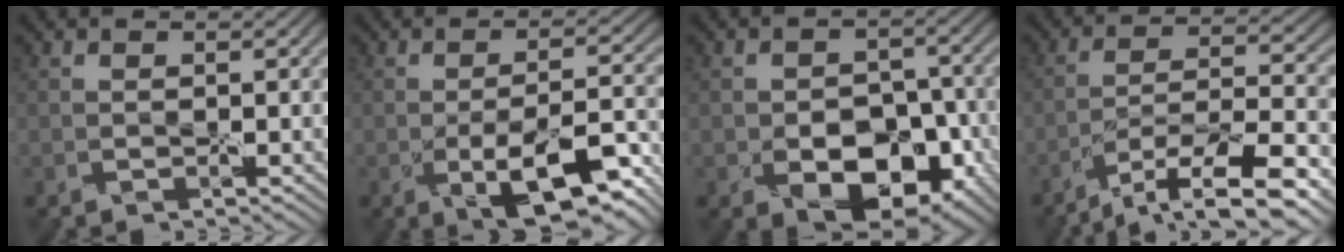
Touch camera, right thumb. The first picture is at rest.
{"total": 9.5, "force": [-4.6, 2.6, 7.8], "torque": [-0.120, -0.001, -0.070]}
{"total": 9.2, "force": [-4.5, 5.8, 5.6], "torque": [-0.078, -0.005, -0.060]}
{"total": 12.4, "force": [-9.1, 2.8, 7.9], "torque": [-0.143, -0.008, -0.150]}